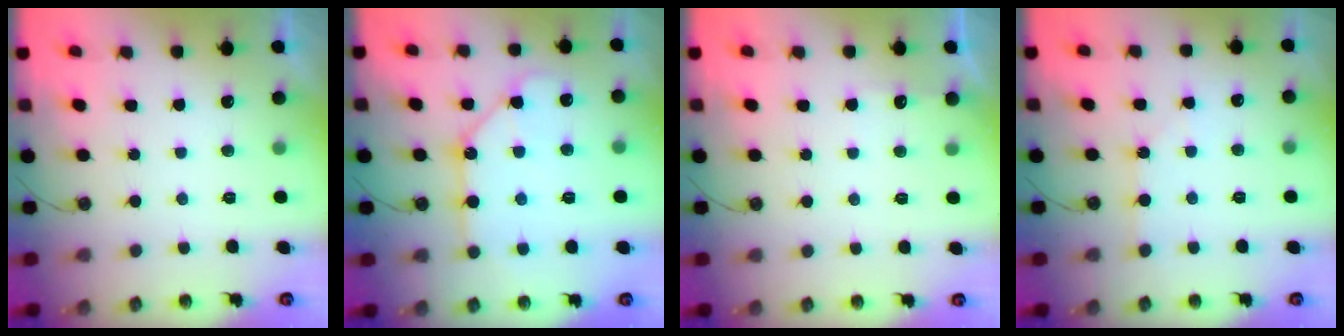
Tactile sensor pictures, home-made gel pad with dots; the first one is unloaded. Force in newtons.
{"total": 11.2, "press": 11.2, "slide": 1.0}
{"total": 3.2, "press": 3.2, "slide": 0.5}
{"total": 1.7, "press": 1.7, "slide": 0.3}